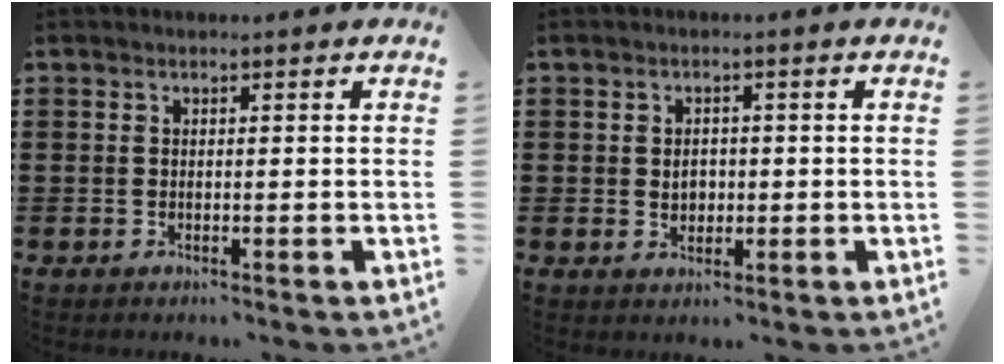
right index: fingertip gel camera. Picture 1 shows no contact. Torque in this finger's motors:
{"motor_torque": [0.93, 1.21, 0.06, 0.01]}